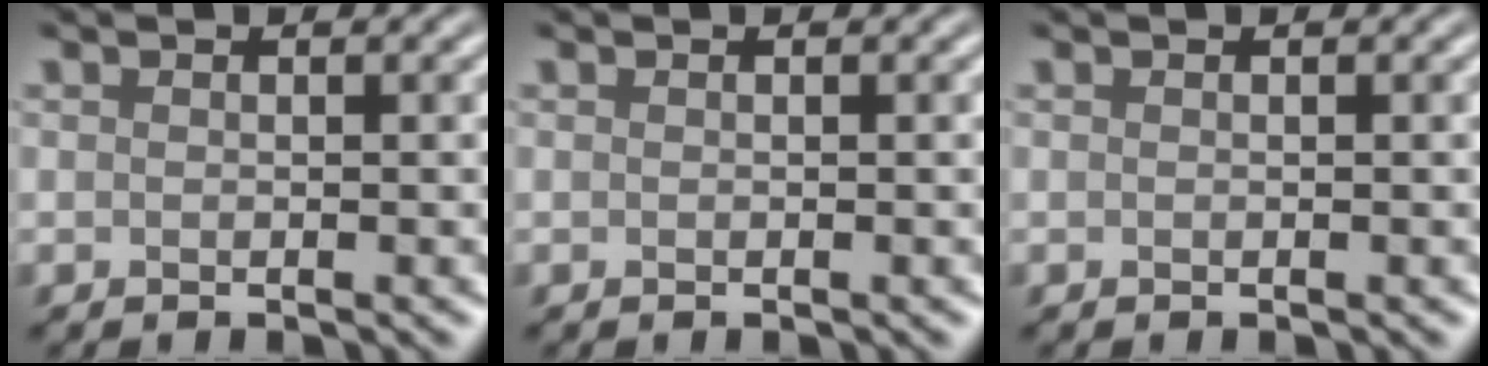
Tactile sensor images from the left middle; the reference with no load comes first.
{"total": 0.0}
{"total": 0.0}